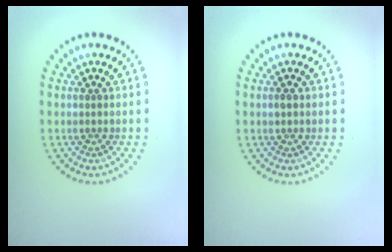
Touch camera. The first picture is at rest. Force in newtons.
{"total": 0.7, "press": 0.7, "slide": 0.0}